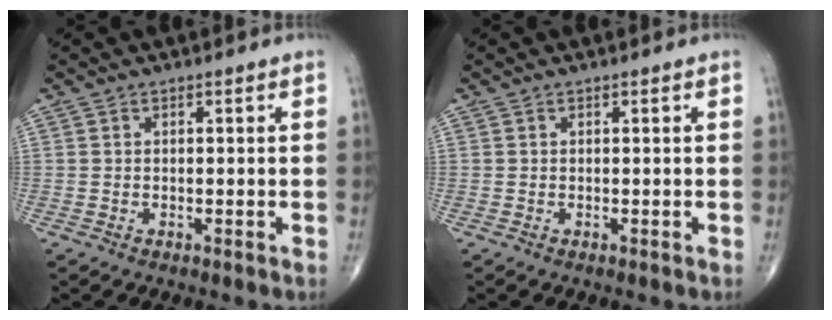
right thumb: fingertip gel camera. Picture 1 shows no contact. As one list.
[{"total": 0.0}]